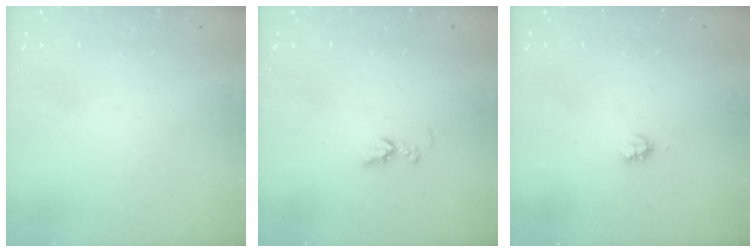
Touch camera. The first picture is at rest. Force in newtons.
{"total": 6.9, "press": 6.8, "slide": 0.8}
{"total": 2.2, "press": 2.2, "slide": 0.3}